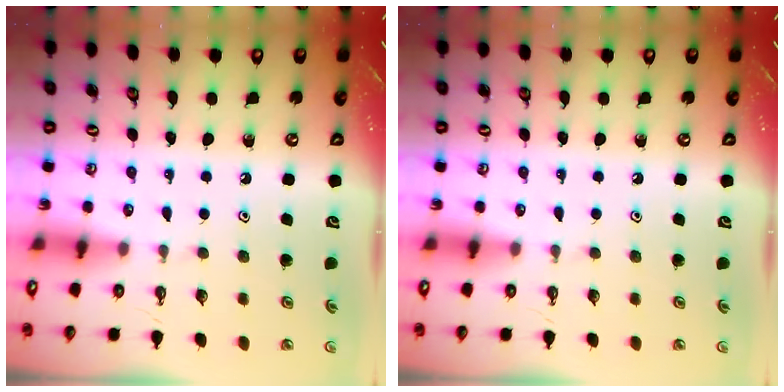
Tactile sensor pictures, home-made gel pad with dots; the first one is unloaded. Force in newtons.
{"total": 0.0}